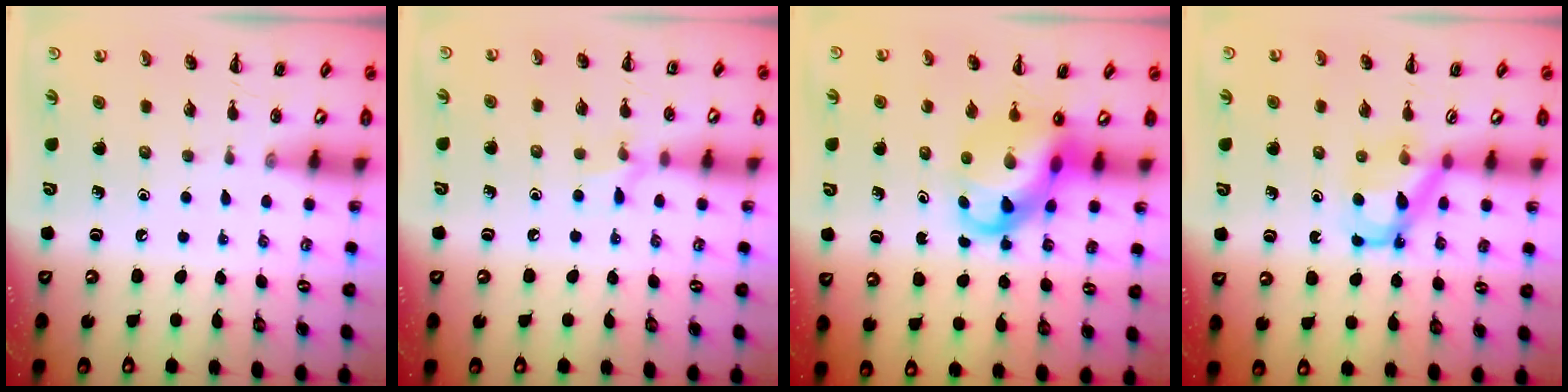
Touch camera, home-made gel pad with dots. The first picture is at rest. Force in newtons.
{"total": 6.5, "press": 6.3, "slide": 1.9}
{"total": 8.8, "press": 8.4, "slide": 2.4}
{"total": 5.5, "press": 5.4, "slide": 0.6}